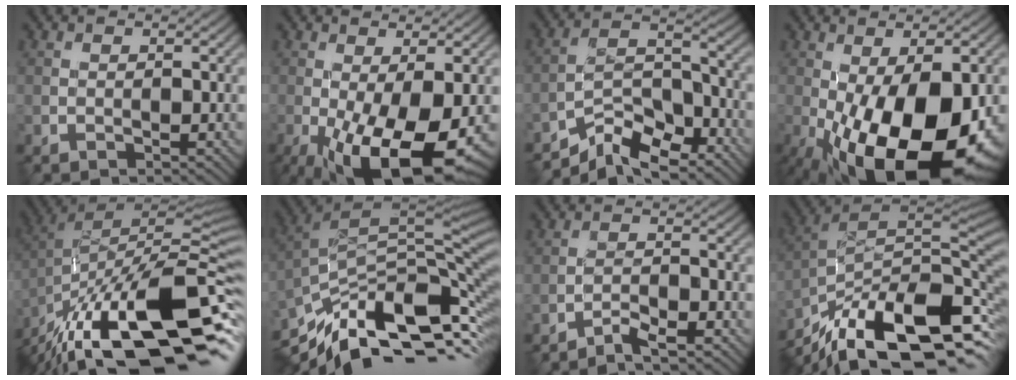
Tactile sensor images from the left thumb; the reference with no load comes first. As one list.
[{"total": 12.9, "force": [-4.7, 5.1, 10.8], "torque": [-0.196, -0.042, -0.060]}, {"total": 9.0, "force": [-7.7, 2.7, 3.9], "torque": [-0.060, 0.009, -0.153]}, {"total": 19.4, "force": [-6.9, 8.8, 15.9], "torque": [-0.273, -0.038, -0.085]}, {"total": 19.6, "force": [-12.1, 6.6, 14.0], "torque": [-0.204, 0.018, -0.191]}, {"total": 13.7, "force": [-6.3, 5.1, 11.1], "torque": [-0.243, -0.005, -0.110]}, {"total": 3.2, "force": [-2.8, 0.4, 1.4], "torque": [-0.023, 0.005, -0.057]}, {"total": 17.0, "force": [-9.6, 6.1, 12.5], "torque": [-0.256, 0.000, -0.166]}]